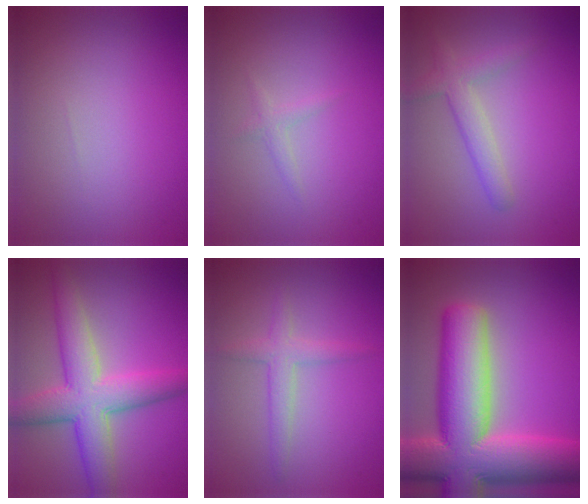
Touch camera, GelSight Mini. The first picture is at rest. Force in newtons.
{"total": 1.0, "press": 1.0, "slide": 0.1}
{"total": 2.7, "press": 2.7, "slide": 0.1}
{"total": 7.2, "press": 7.2, "slide": 0.4}
{"total": 2.2, "press": 2.2, "slide": 0.0}
{"total": 15.9, "press": 15.9, "slide": 1.0}